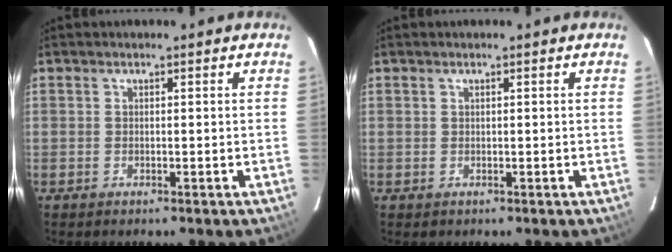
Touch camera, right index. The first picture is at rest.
{"total": 0.5, "force": [0.1, 0.5, 0.0], "torque": [0.003, 0.003, 0.002]}